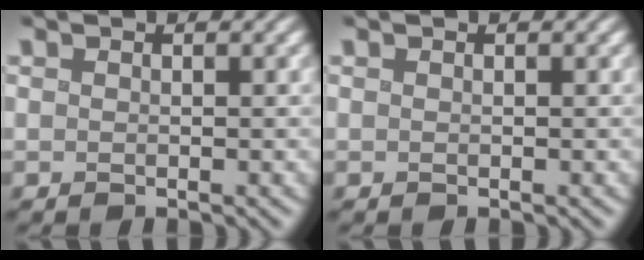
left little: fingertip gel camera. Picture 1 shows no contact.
{"total": 0.0}